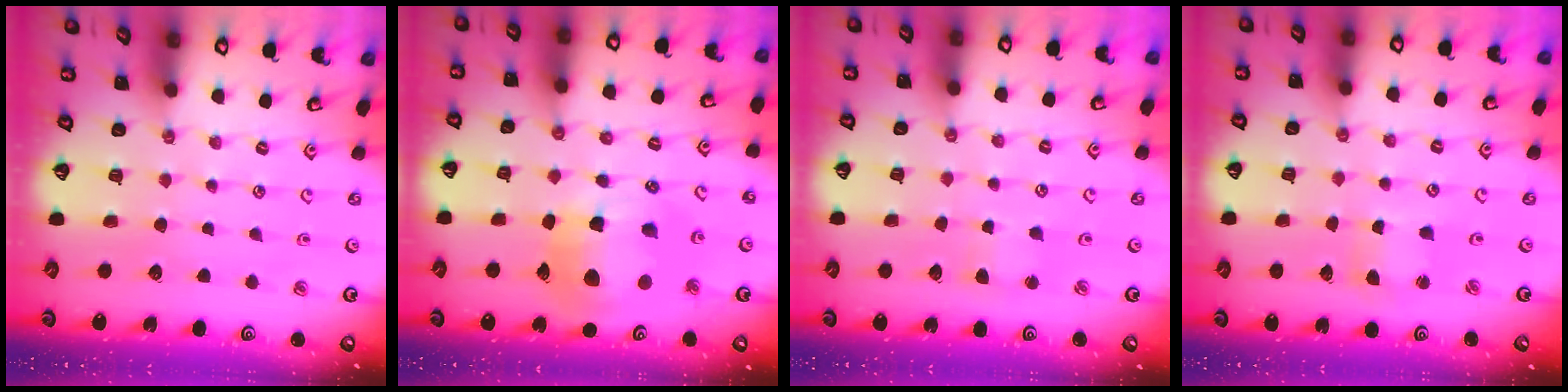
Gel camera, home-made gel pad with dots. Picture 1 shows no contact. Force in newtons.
{"total": 17.6, "press": 17.5, "slide": 2.3}
{"total": 2.6, "press": 2.6, "slide": 0.4}
{"total": 2.5, "press": 2.5, "slide": 0.3}